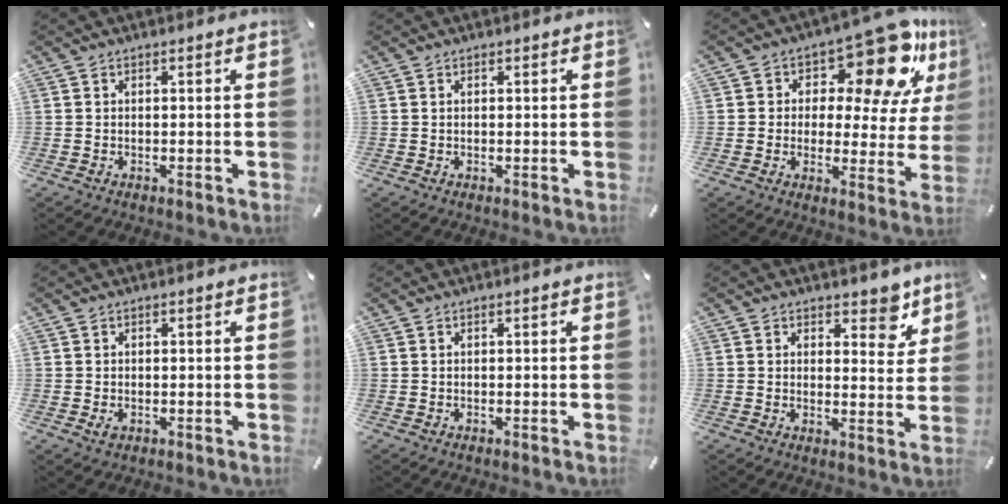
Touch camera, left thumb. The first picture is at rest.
{"total": 0.0}
{"total": 16.1, "force": [10.0, 7.6, 10.1], "torque": [-0.145, -0.070, 0.169]}
{"total": 1.3, "force": [-0.2, 1.0, 0.8], "torque": [-0.014, 0.002, -0.004]}
{"total": 0.0}
{"total": 6.5, "force": [4.6, 3.9, 2.5], "torque": [-0.007, -0.029, 0.074]}